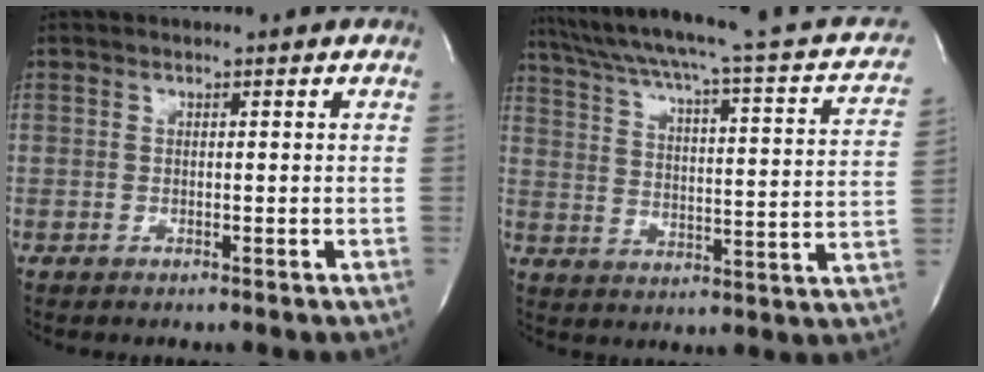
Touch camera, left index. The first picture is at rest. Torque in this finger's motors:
{"motor_torque": [0.42, -0.68, 0.03, 0.03]}